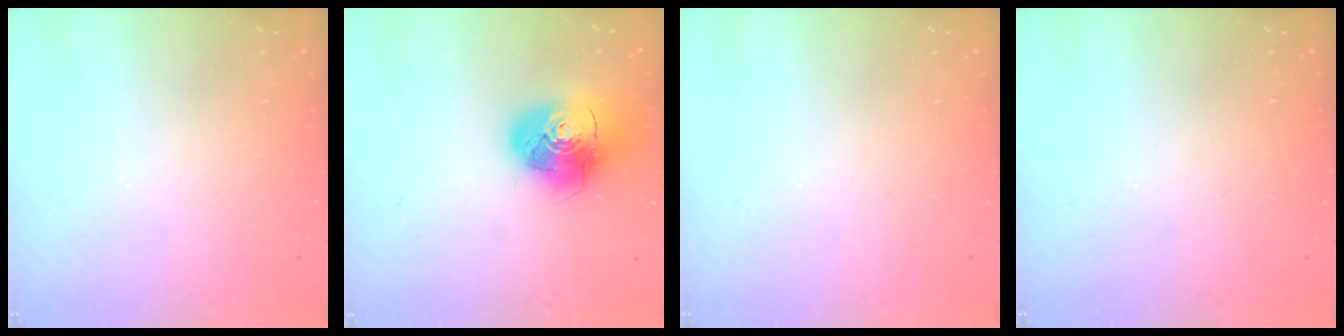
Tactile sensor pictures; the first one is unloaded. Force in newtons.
{"total": 14.5, "press": 14.4, "slide": 1.9}
{"total": 0.0}
{"total": 0.0}